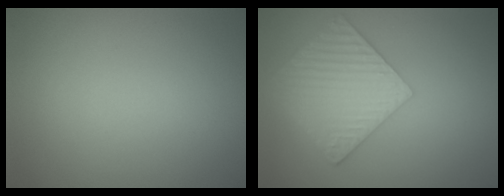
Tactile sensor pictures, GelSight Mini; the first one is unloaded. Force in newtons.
{"total": 6.1, "press": 4.8, "slide": 3.8}